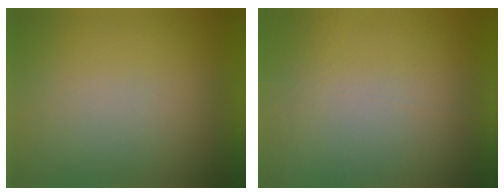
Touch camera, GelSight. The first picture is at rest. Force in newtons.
{"total": 7.1}